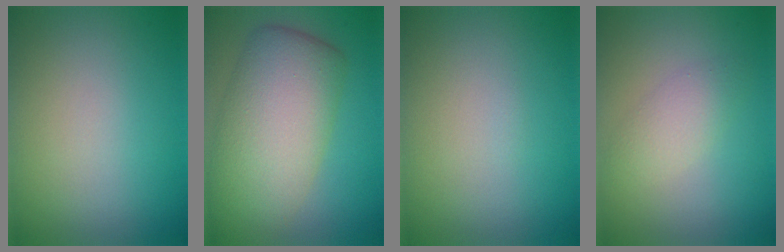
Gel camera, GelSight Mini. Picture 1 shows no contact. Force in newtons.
{"total": 9.8, "press": 9.8, "slide": 0.4}
{"total": 0.0}
{"total": 2.2, "press": 2.2, "slide": 0.0}